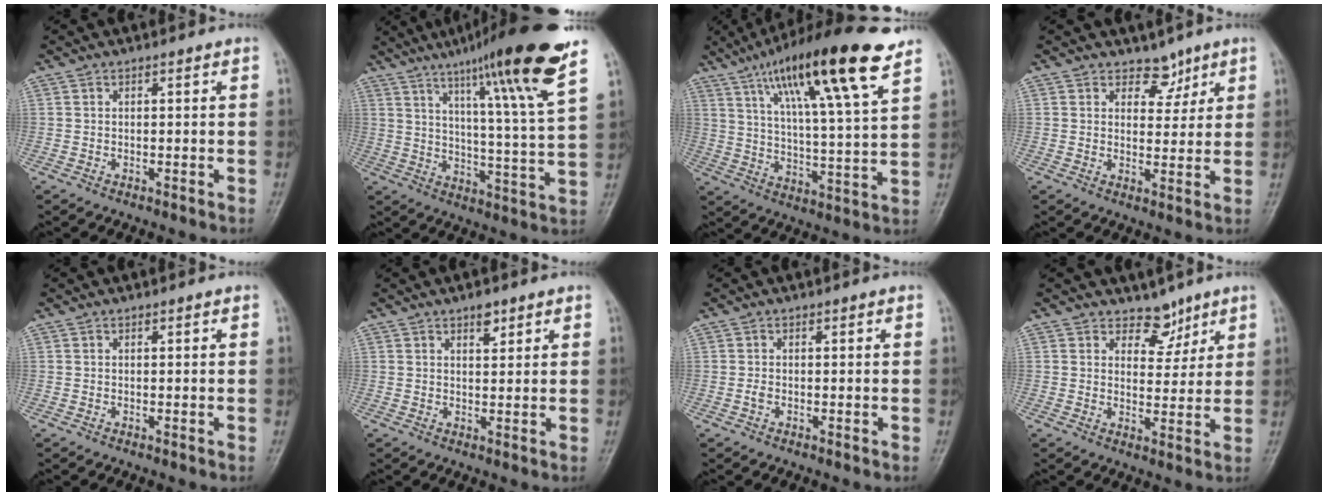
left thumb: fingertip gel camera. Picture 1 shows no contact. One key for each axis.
{"total": 20.8, "fx": 13.4, "fy": 0.5, "fz": 15.9, "tx": -0.220, "ty": -0.056, "tz": 0.195}
{"total": 21.1, "fx": 12.6, "fy": 3.0, "fz": 16.6, "tx": -0.265, "ty": -0.039, "tz": 0.207}
{"total": 4.0, "fx": 2.9, "fy": 2.6, "fz": 1.0, "tx": 0.016, "ty": -0.019, "tz": 0.042}
{"total": 0.0}
{"total": 2.9, "fx": 1.8, "fy": 1.4, "fz": 1.8, "tx": -0.015, "ty": -0.009, "tz": 0.027}
{"total": 1.1, "fx": -0.3, "fy": 0.6, "fz": 0.8, "tx": -0.014, "ty": 0.003, "tz": -0.006}
{"total": 4.9, "fx": 3.6, "fy": 3.0, "fz": 1.2, "tx": 0.015, "ty": -0.026, "tz": 0.057}